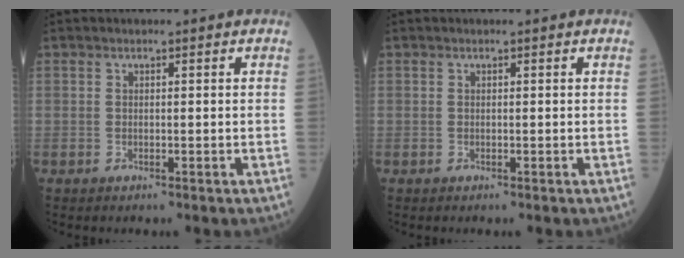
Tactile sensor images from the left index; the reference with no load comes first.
{"total": 0.0}